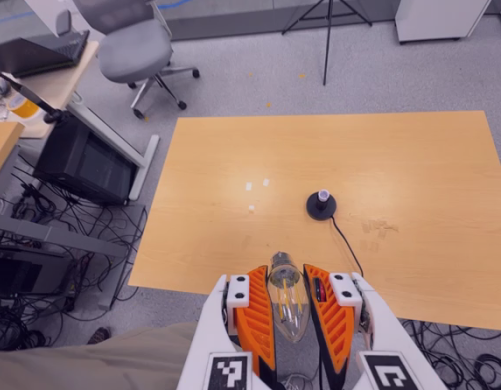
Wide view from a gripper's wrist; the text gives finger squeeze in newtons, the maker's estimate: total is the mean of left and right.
{"total": 20.5, "left": 22.1, "right": 18.8}